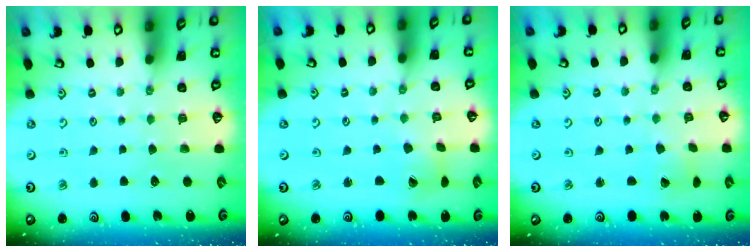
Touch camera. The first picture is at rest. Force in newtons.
{"total": 2.7, "press": 2.7, "slide": 0.4}
{"total": 2.4, "press": 2.4, "slide": 0.3}